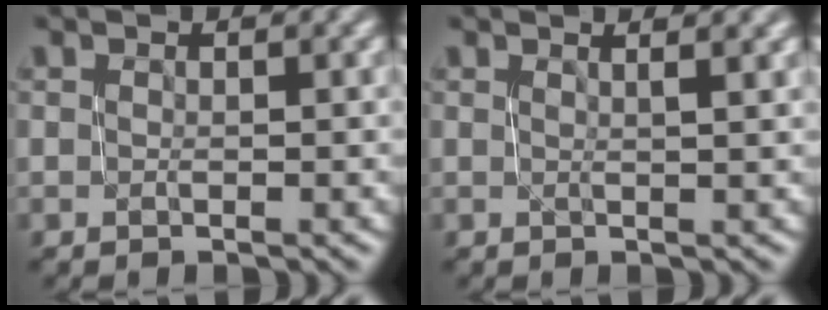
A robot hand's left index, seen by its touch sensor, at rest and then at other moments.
{"total": 2.0, "force": [1.0, 0.7, 1.7], "torque": [-0.011, 0.005, 0.009]}